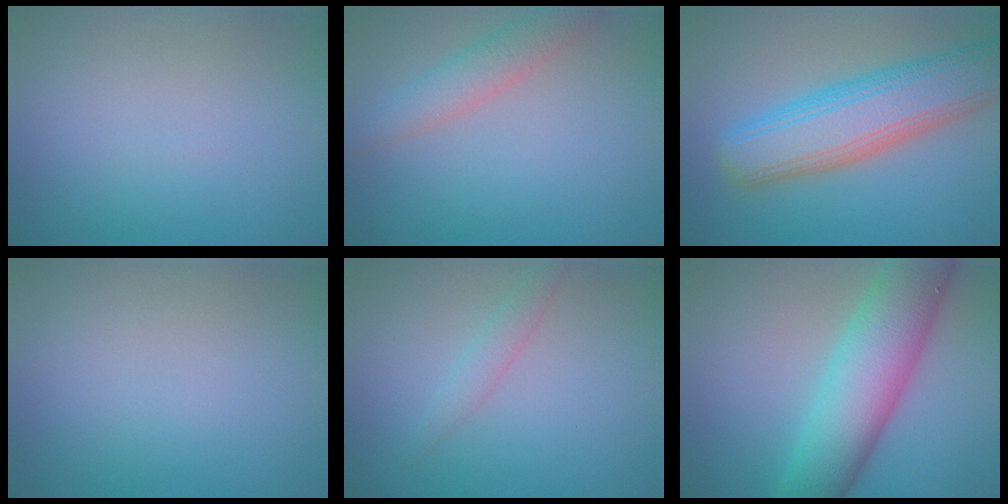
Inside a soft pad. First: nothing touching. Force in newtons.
{"total": 2.9, "press": 2.9, "slide": 0.2}
{"total": 8.6, "press": 8.6, "slide": 0.4}
{"total": 0.0}
{"total": 1.5, "press": 1.5, "slide": 0.1}
{"total": 9.1, "press": 9.1, "slide": 0.4}